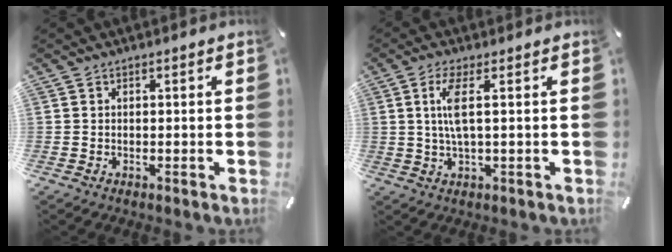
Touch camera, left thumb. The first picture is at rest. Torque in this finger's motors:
{"motor_torque": [0.23, -0.15, 0.38, 0.20, 0.08]}